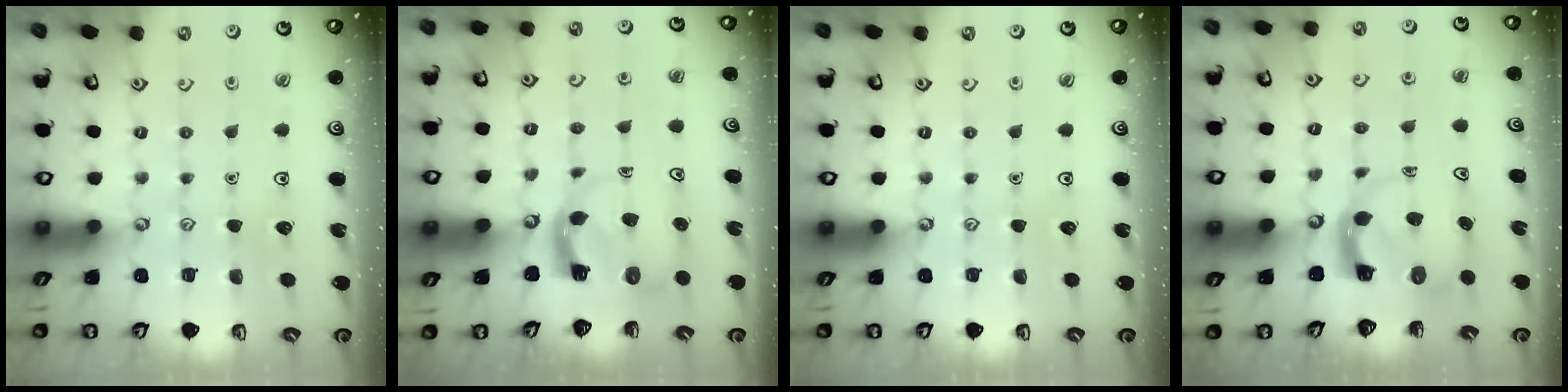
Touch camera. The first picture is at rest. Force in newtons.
{"total": 4.0, "press": 4.0, "slide": 0.2}
{"total": 0.0}
{"total": 3.9, "press": 3.8, "slide": 0.5}